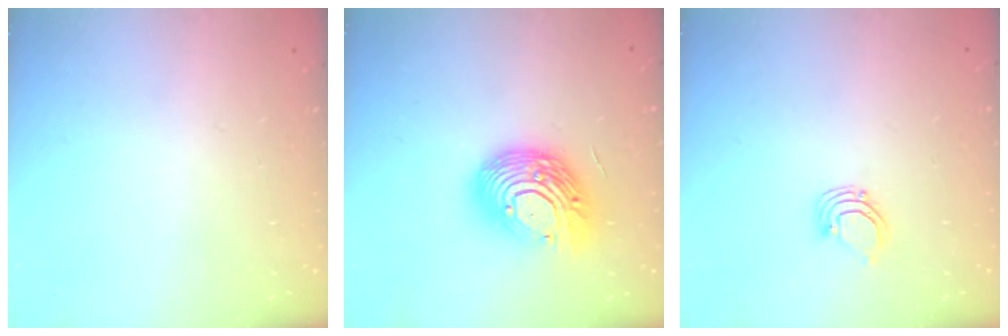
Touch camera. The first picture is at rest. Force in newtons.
{"total": 17.8, "press": 17.7, "slide": 1.4}
{"total": 2.7, "press": 2.7, "slide": 0.2}